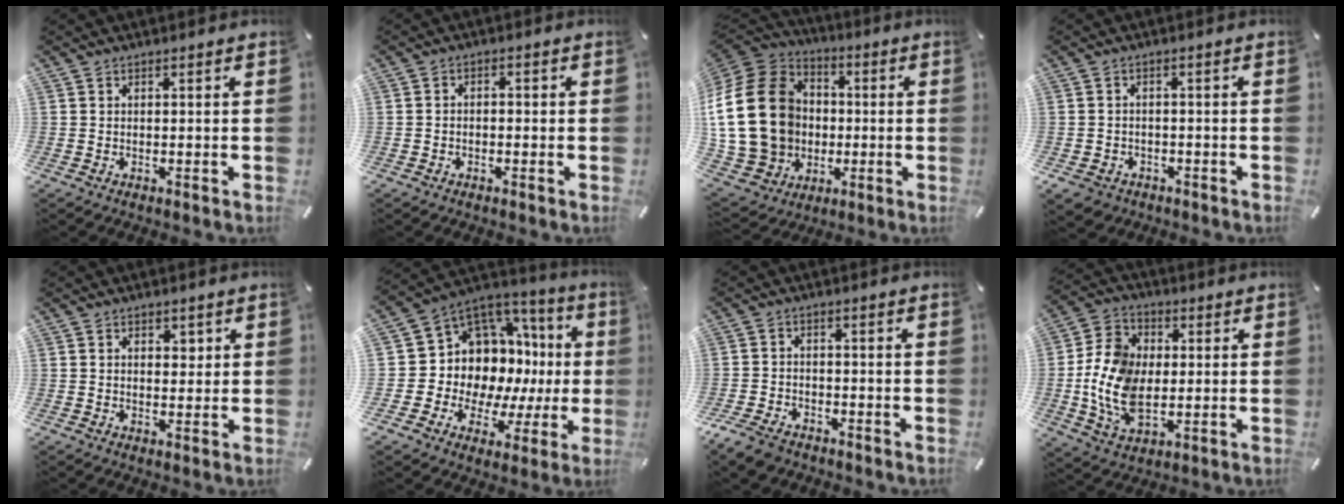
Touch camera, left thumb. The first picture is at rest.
{"total": 1.8, "force": [-1.4, 1.0, 0.7], "torque": [-0.012, 0.008, -0.029]}
{"total": 25.4, "force": [0.2, 21.0, 14.4], "torque": [-0.299, 0.011, 0.022]}
{"total": 3.6, "force": [-2.1, 2.8, 0.9], "torque": [-0.028, 0.008, -0.044]}
{"total": 2.8, "force": [0.8, 2.0, 1.7], "torque": [-0.012, -0.004, 0.007]}
{"total": 10.1, "force": [3.4, 8.9, 3.3], "torque": [-0.058, -0.080, 0.076]}
{"total": 5.0, "force": [-3.8, 2.7, 1.8], "torque": [-0.052, 0.013, -0.077]}
{"total": 13.6, "force": [-1.1, 10.1, 9.1], "torque": [-0.224, 0.010, -0.019]}